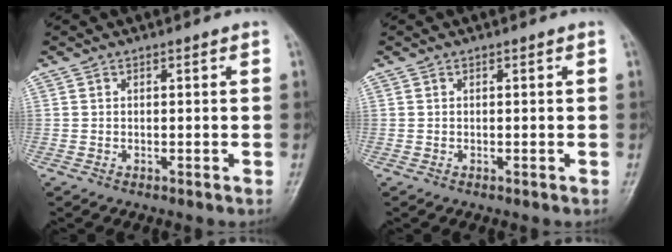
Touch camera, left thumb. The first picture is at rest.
{"total": 0.0}